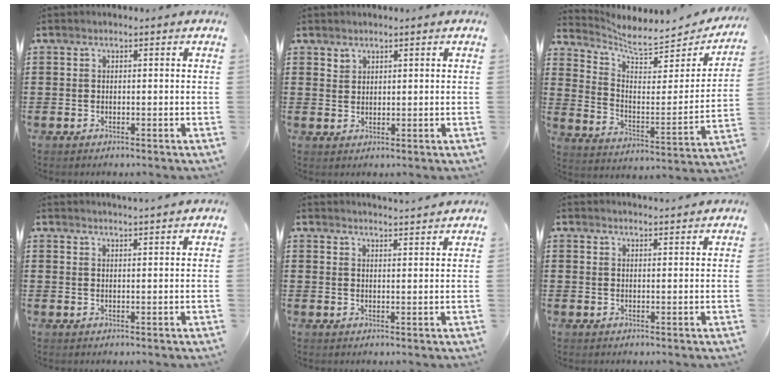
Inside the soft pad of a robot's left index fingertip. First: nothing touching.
{"total": 1.6, "force": [1.4, 0.8, 0.0], "torque": [-0.003, 0.000, 0.029]}
{"total": 5.6, "force": [5.1, 1.0, 2.0], "torque": [-0.068, -0.042, 0.082]}
{"total": 2.2, "force": [2.1, -0.5, 0.1], "torque": [-0.006, -0.006, 0.041]}
{"total": 2.8, "force": [2.7, -0.5, 0.0], "torque": [-0.008, -0.014, 0.051]}
{"total": 2.0, "force": [2.0, -0.2, 0.1], "torque": [-0.006, -0.003, 0.040]}